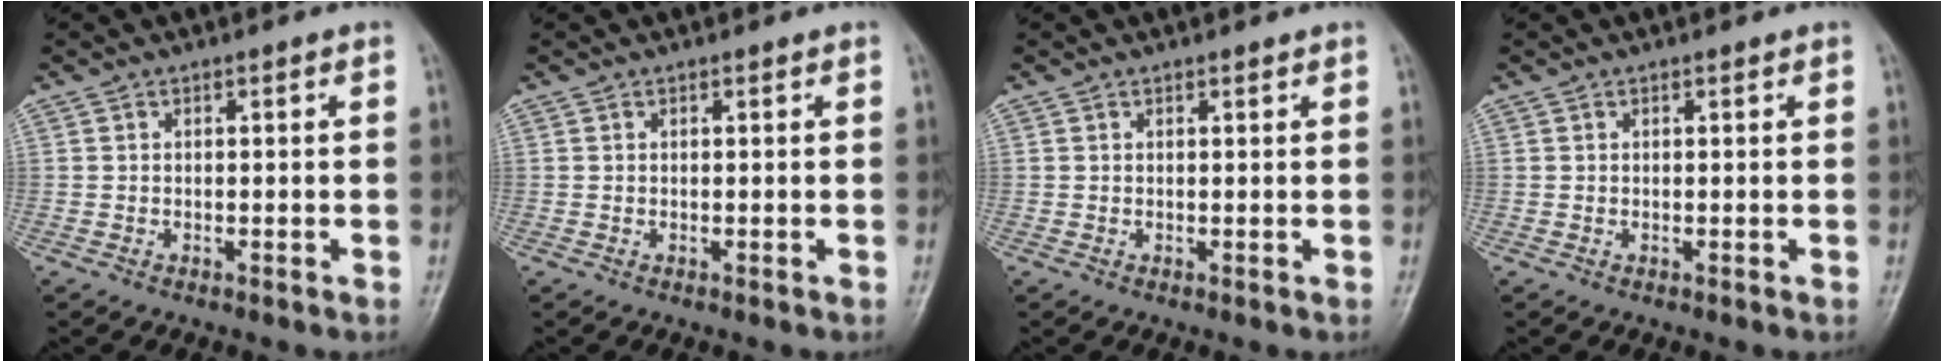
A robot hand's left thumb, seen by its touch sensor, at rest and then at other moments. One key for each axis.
{"total": 0.0}
{"total": 0.5, "fx": 0.5, "fy": 0.1, "fz": 0.2, "tx": -0.007, "ty": -0.003, "tz": 0.007}
{"total": 0.0}